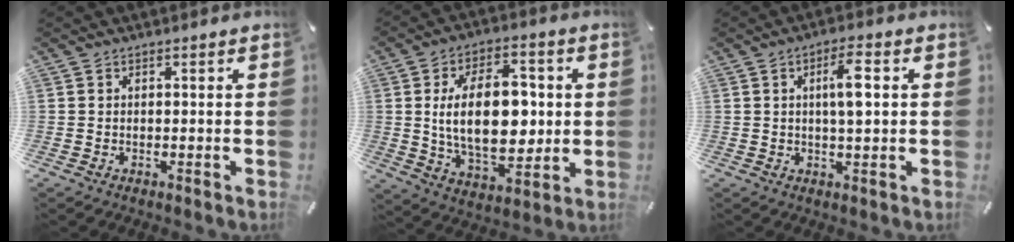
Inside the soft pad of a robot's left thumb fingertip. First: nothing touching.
{"total": 18.5, "force": [1.0, 10.9, 14.9], "torque": [-0.263, -0.001, 0.015]}
{"total": 6.7, "force": [1.0, 1.8, 6.3], "torque": [-0.107, 0.001, 0.011]}